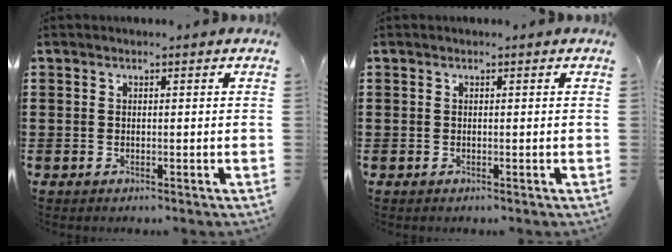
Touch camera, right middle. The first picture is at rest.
{"total": 0.0}